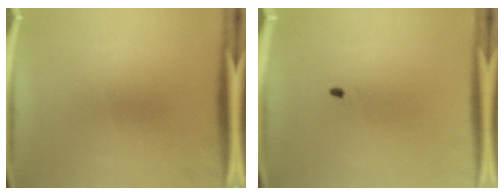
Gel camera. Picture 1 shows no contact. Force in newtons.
{"total": 0.5}